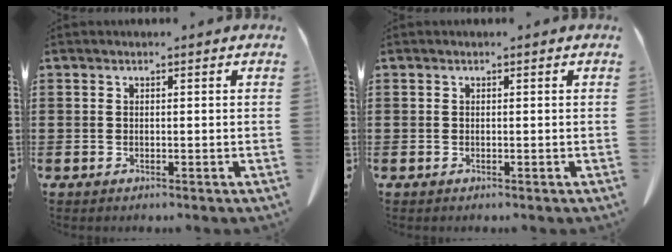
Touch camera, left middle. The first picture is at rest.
{"total": 0.0}